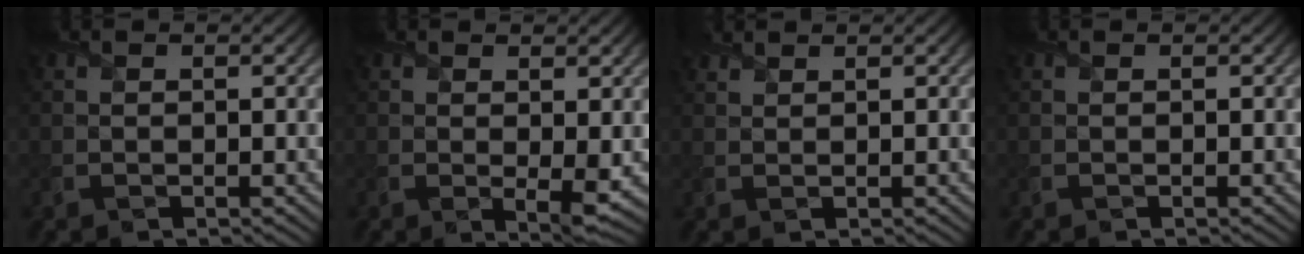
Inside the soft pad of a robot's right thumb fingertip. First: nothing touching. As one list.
[{"total": 2.7, "force": [0.6, 0.7, 2.6], "torque": [-0.048, -0.011, 0.012]}, {"total": 1.4, "force": [1.3, 0.3, 0.3], "torque": [-0.014, 0.005, 0.034]}, {"total": 0.0}]